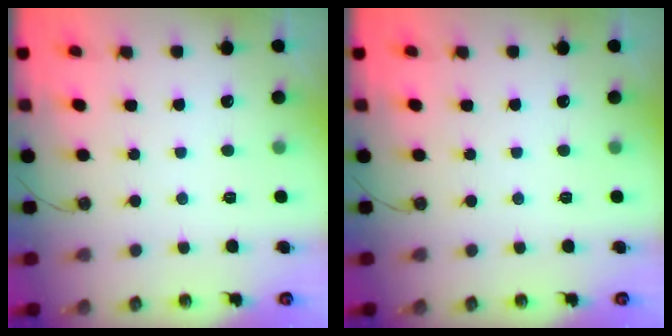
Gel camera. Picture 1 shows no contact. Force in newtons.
{"total": 0.0}